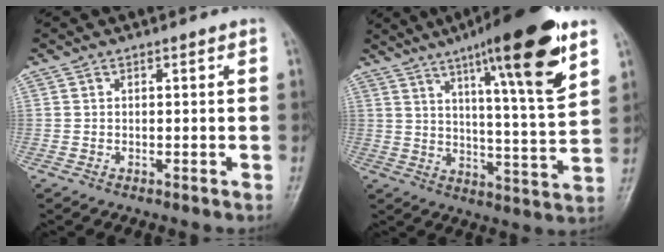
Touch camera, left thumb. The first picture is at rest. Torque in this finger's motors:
{"motor_torque": [0.23, 0.24, 1.86, -0.86, 0.23]}